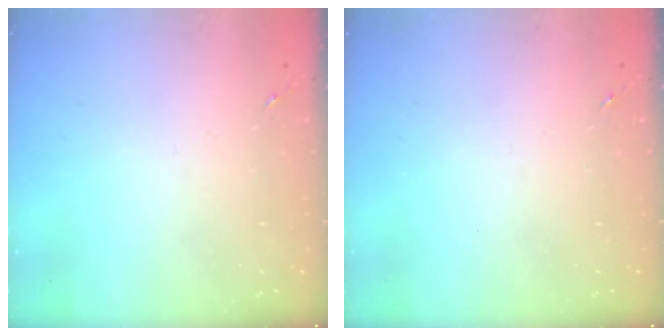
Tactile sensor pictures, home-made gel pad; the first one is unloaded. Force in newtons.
{"total": 0.0}